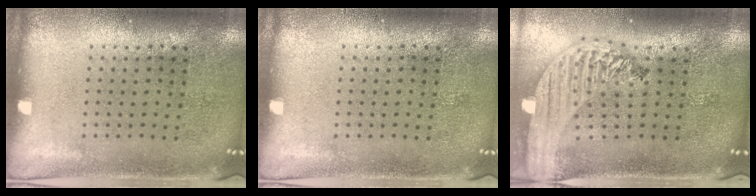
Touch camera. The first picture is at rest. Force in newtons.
{"total": 0.0}
{"total": 2.5, "press": 2.1, "slide": 1.4}